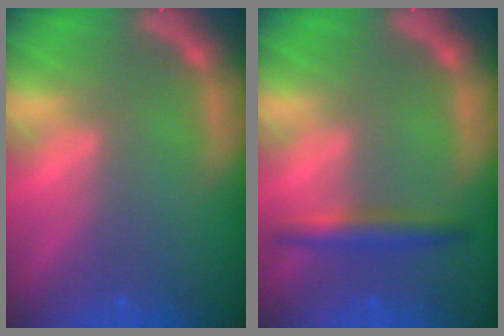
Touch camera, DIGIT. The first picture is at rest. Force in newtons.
{"total": 3.0}